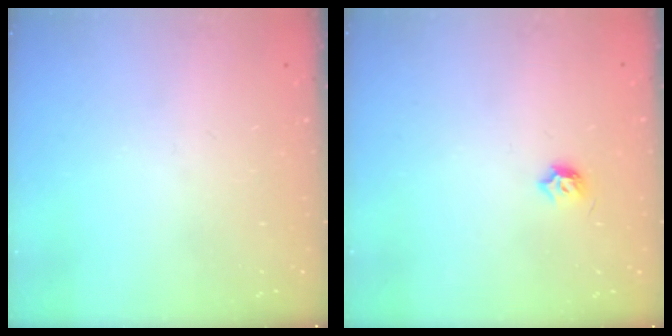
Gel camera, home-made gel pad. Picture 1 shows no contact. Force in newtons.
{"total": 4.0, "press": 3.8, "slide": 1.0}